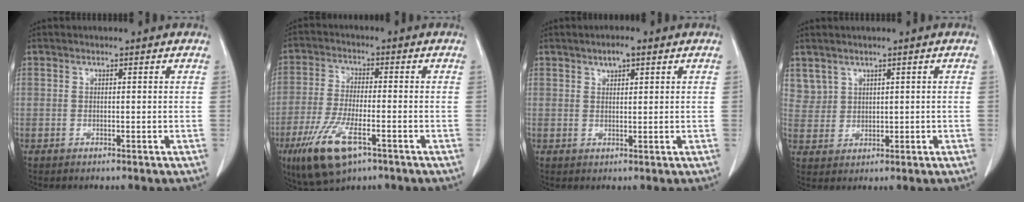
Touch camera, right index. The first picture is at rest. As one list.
[{"total": 10.8, "force": [-5.5, 3.4, 8.6], "torque": [-0.177, -0.019, -0.093]}, {"total": 2.4, "force": [1.6, 0.8, 1.6], "torque": [-0.027, 0.004, 0.027]}, {"total": 3.3, "force": [2.1, 2.5, -0.1], "torque": [0.013, 0.006, 0.044]}]